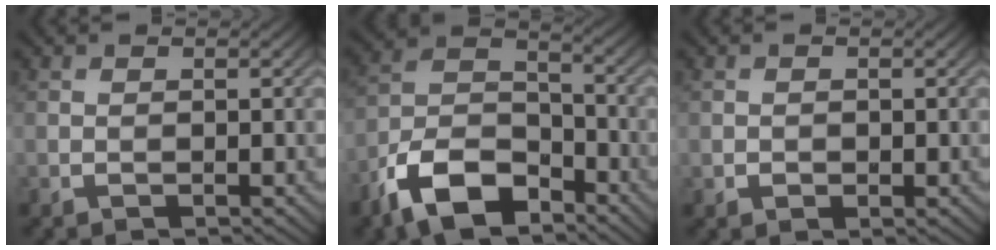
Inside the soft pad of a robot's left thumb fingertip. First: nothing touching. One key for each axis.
{"total": 11.4, "fx": -7.6, "fy": 5.6, "fz": 6.3, "tx": -0.130, "ty": -0.003, "tz": -0.161}
{"total": 0.7, "fx": -0.2, "fy": 0.6, "fz": 0.2, "tx": -0.001, "ty": -0.001, "tz": -0.003}